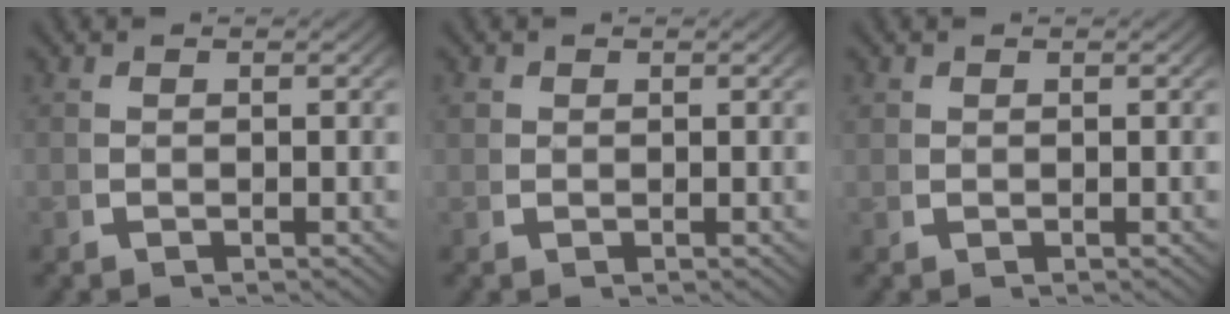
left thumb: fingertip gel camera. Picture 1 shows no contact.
{"total": 0.9, "force": [0.5, 0.8, 0.2], "torque": [-0.009, -0.008, 0.015]}
{"total": 0.7, "force": [0.6, 0.4, 0.1], "torque": [-0.005, -0.004, 0.016]}